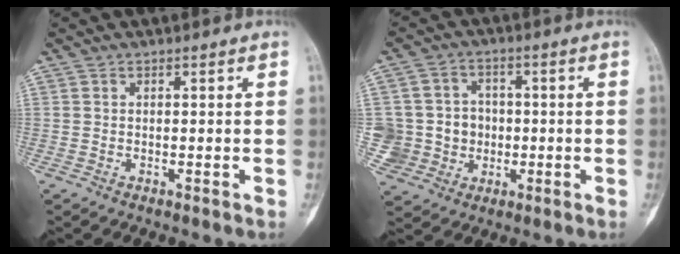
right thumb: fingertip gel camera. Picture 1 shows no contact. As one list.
[{"total": 9.9, "force": [-0.7, 9.6, 2.2], "torque": [-0.010, 0.022, -0.004]}]